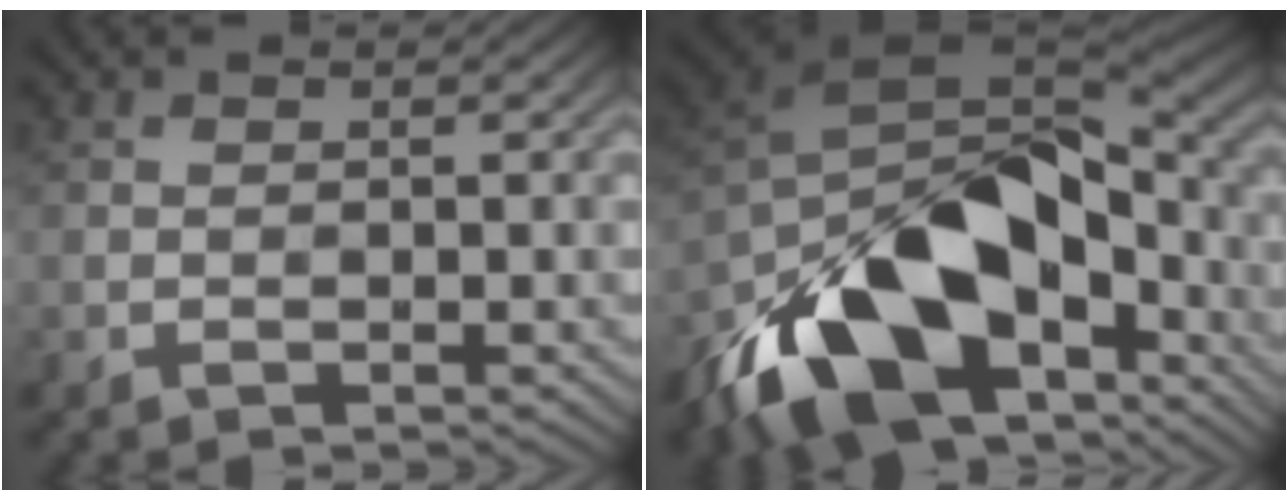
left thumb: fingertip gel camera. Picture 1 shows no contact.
{"total": 18.0, "force": [-8.4, 9.5, 12.9], "torque": [-0.251, -0.031, -0.130]}